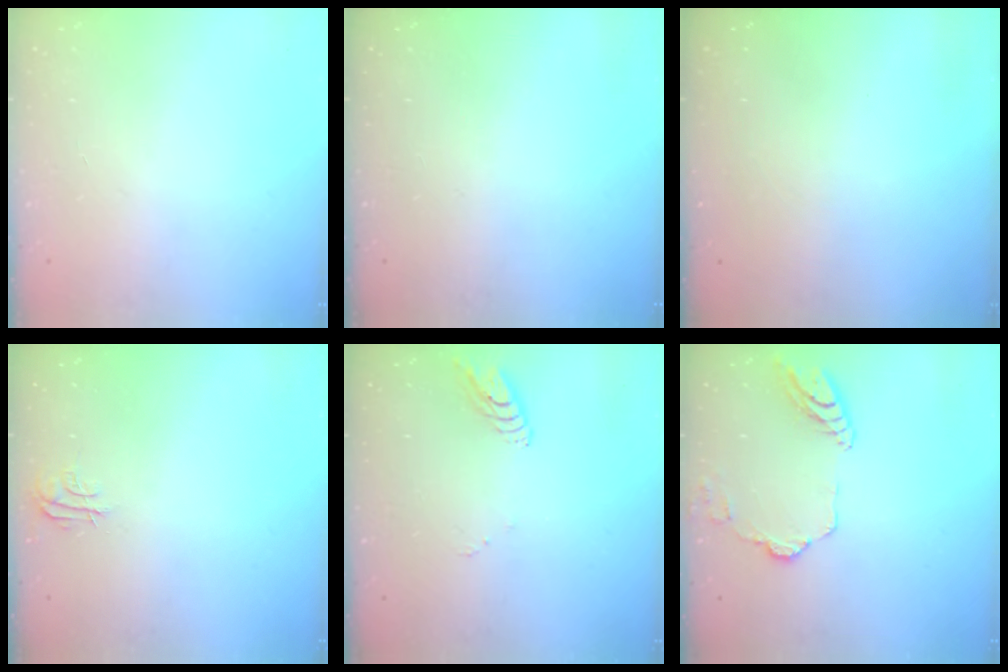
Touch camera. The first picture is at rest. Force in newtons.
{"total": 0.0}
{"total": 0.0}
{"total": 4.8, "press": 4.8, "slide": 0.3}
{"total": 6.0, "press": 6.0, "slide": 0.7}
{"total": 12.1, "press": 12.0, "slide": 1.5}